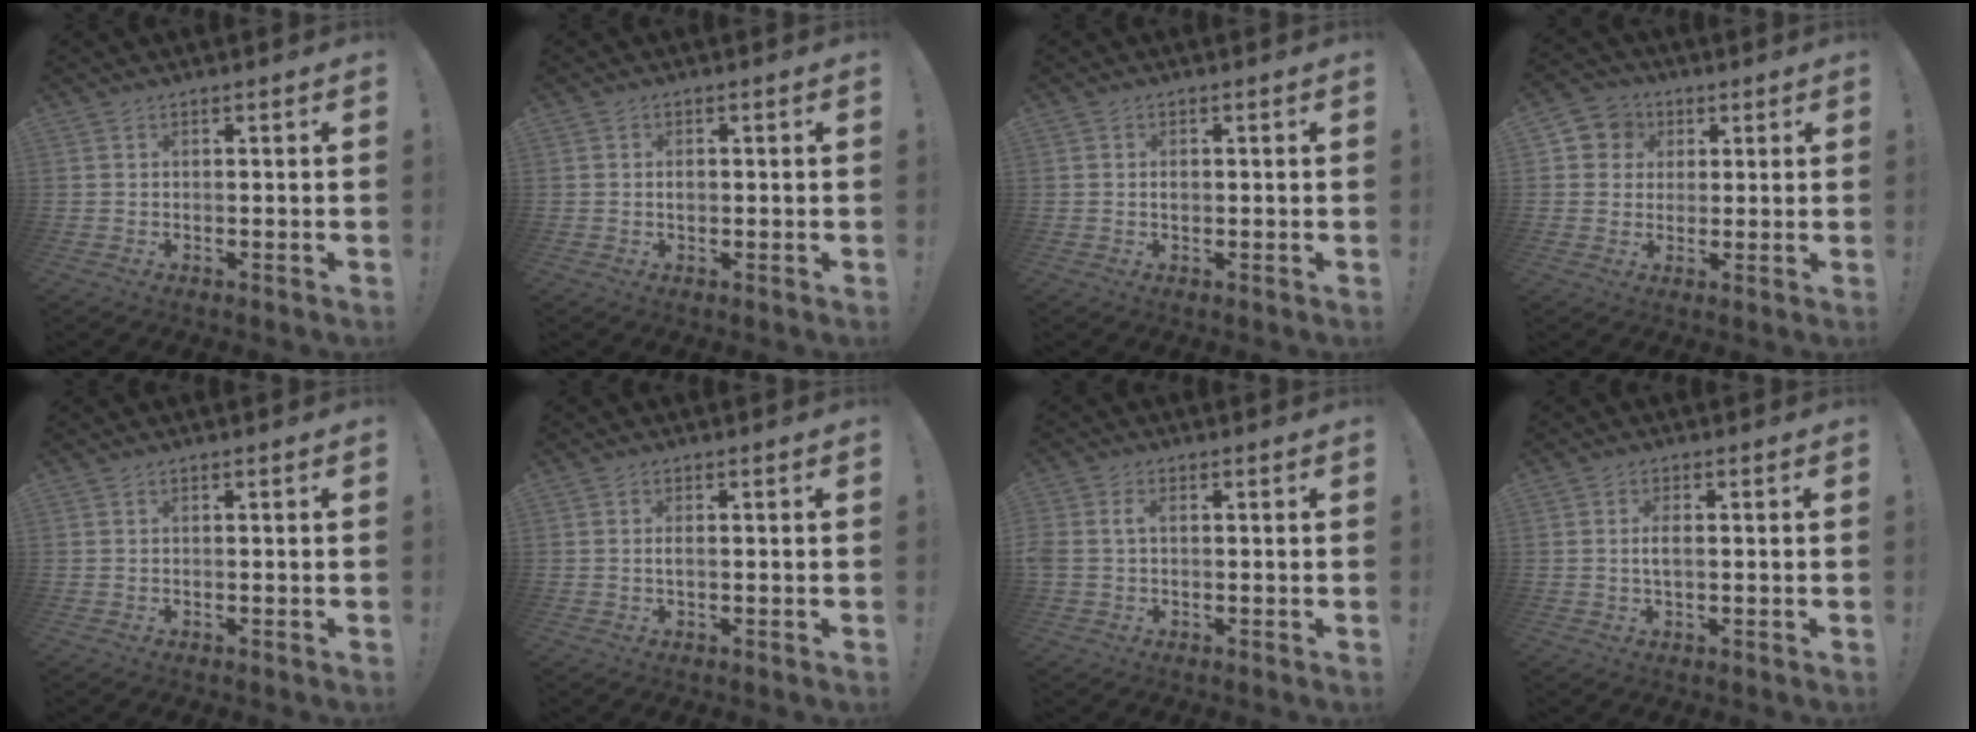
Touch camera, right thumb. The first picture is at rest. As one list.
[{"total": 1.1, "force": [-0.2, 0.7, 0.8], "torque": [-0.011, 0.001, -0.005]}, {"total": 0.8, "force": [-0.2, 0.6, 0.6], "torque": [-0.007, 0.000, -0.004]}, {"total": 6.9, "force": [1.3, 6.6, 1.3], "torque": [-0.018, -0.001, 0.028]}, {"total": 0.0}, {"total": 1.2, "force": [-0.3, 0.2, 1.1], "torque": [-0.024, 0.002, -0.004]}, {"total": 2.9, "force": [0.3, 1.9, 2.2], "torque": [-0.046, 0.008, 0.007]}, {"total": 2.8, "force": [-0.1, 0.9, 2.7], "torque": [-0.052, -0.001, -0.005]}]